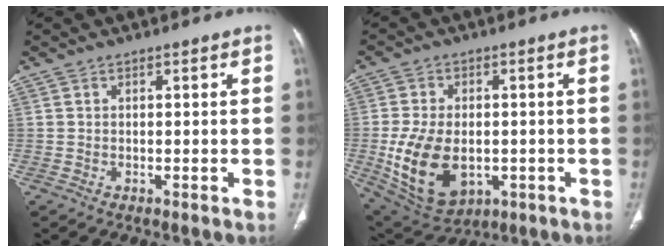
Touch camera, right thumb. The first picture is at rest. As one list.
[{"total": 15.2, "force": [-2.8, 9.8, 11.3], "torque": [-0.197, -0.003, -0.022]}]